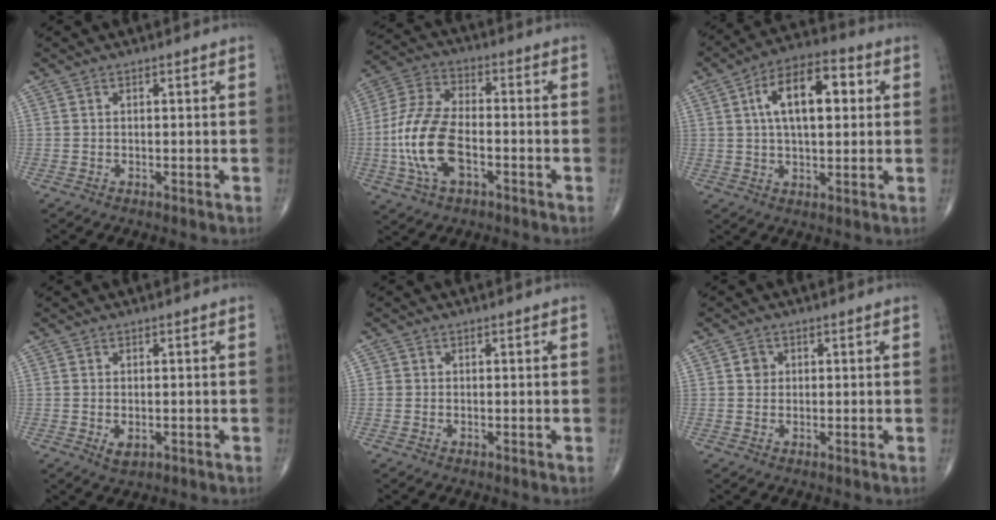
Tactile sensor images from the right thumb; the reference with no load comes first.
{"total": 14.2, "force": [-3.6, 7.6, 11.5], "torque": [-0.245, 0.025, -0.070]}
{"total": 13.5, "force": [3.1, 6.7, 11.3], "torque": [-0.172, 0.017, 0.045]}
{"total": 2.3, "force": [-0.5, 1.4, 1.7], "torque": [-0.024, -0.002, -0.003]}
{"total": 0.8, "force": [0.0, 0.8, 0.0], "torque": [0.004, 0.004, -0.002]}
{"total": 1.8, "force": [0.4, 1.7, 0.6], "torque": [-0.001, 0.001, 0.004]}